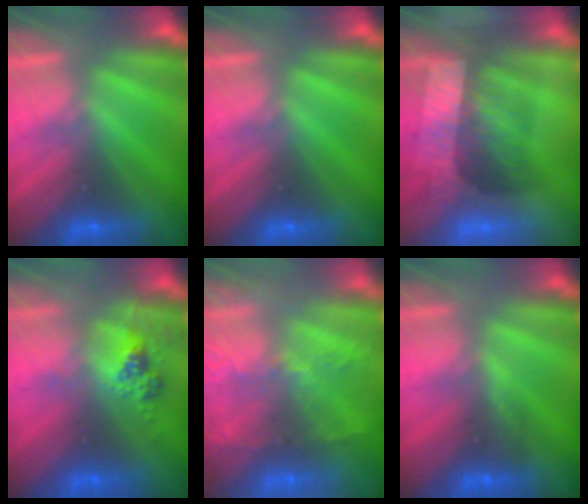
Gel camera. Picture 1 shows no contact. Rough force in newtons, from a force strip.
{"total": 0.0}
{"total": 3.4}
{"total": 2.5}
{"total": 8.9}
{"total": 3.2}